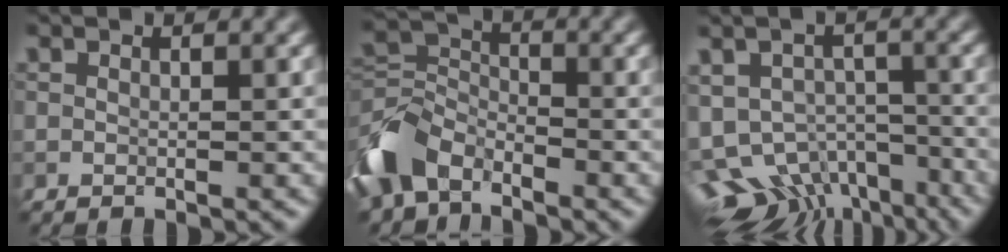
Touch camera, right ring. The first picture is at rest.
{"total": 7.2, "force": [-4.2, 4.6, 3.6], "torque": [-0.079, -0.003, -0.100]}
{"total": 9.7, "force": [-6.0, 5.6, 5.2], "torque": [-0.087, -0.012, -0.080]}